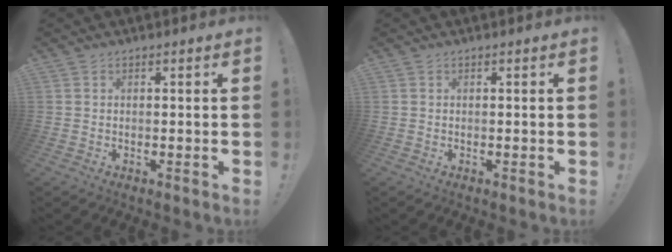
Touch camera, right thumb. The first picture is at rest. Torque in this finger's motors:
{"motor_torque": [0.00, 0.00, -0.02, 0.02, 0.00]}